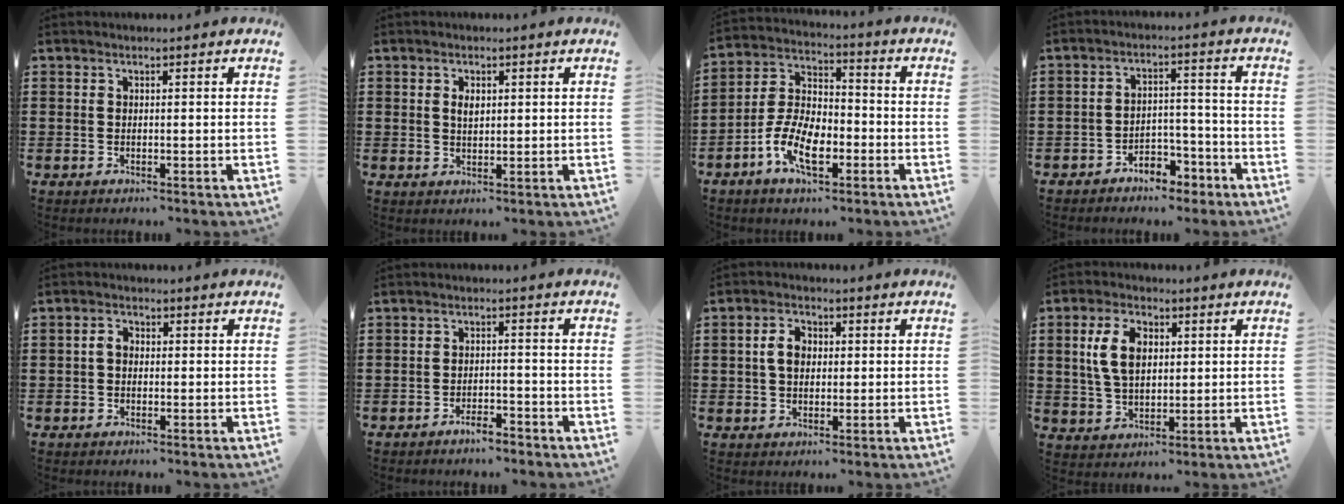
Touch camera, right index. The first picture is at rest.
{"total": 2.0, "force": [0.6, 1.0, 1.6], "torque": [-0.034, 0.005, 0.010]}
{"total": 9.5, "force": [-4.2, 4.8, 7.0], "torque": [-0.173, -0.005, -0.084]}
{"total": 4.3, "force": [-3.8, 1.7, 1.3], "torque": [-0.023, 0.010, -0.073]}
{"total": 2.2, "force": [-0.1, 1.5, 1.5], "torque": [-0.031, 0.006, -0.004]}
{"total": 2.8, "force": [-2.5, 0.5, 1.1], "torque": [-0.020, 0.004, -0.049]}
{"total": 4.1, "force": [0.3, 2.9, 2.9], "torque": [-0.064, 0.013, 0.002]}
{"total": 7.6, "force": [1.6, 4.6, 5.8], "torque": [-0.132, 0.008, 0.021]}